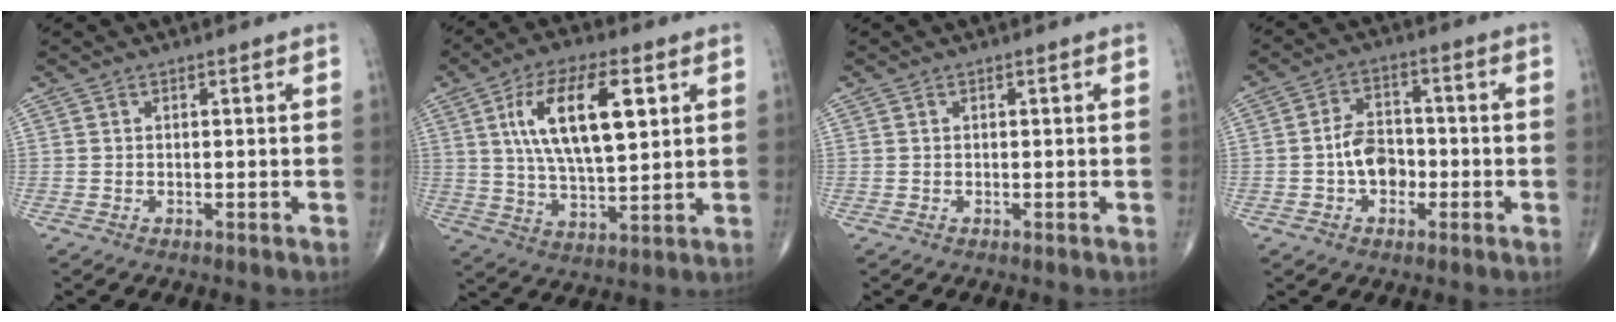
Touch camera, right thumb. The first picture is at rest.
{"total": 16.4, "force": [4.9, 6.8, 14.1], "torque": [-0.238, -0.008, 0.089]}
{"total": 0.0}
{"total": 7.1, "force": [-1.5, 5.0, 4.8], "torque": [-0.059, 0.023, -0.035]}